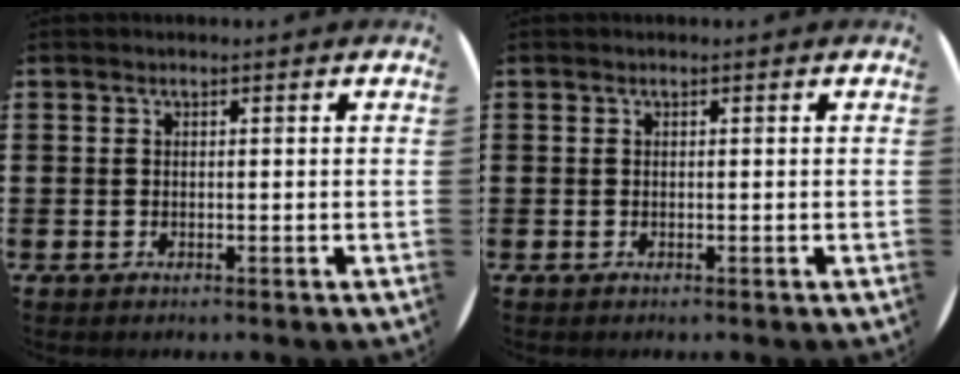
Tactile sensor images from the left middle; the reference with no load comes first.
{"total": 0.0}